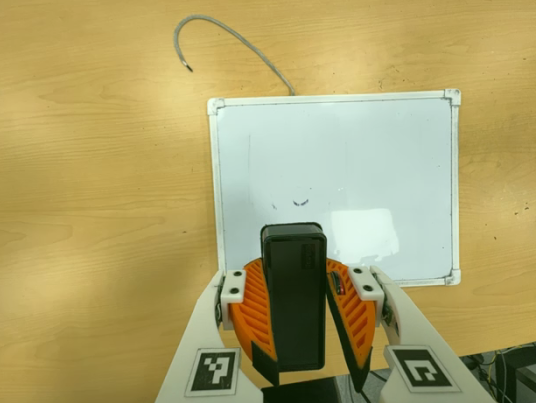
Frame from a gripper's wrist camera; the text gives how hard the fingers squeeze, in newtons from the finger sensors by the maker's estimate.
{"total": 10.1, "left": 10.0, "right": 10.1}